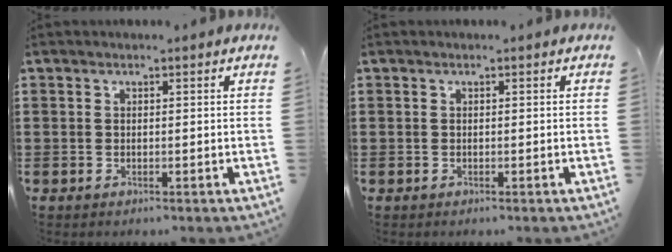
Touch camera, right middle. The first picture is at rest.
{"total": 0.0}